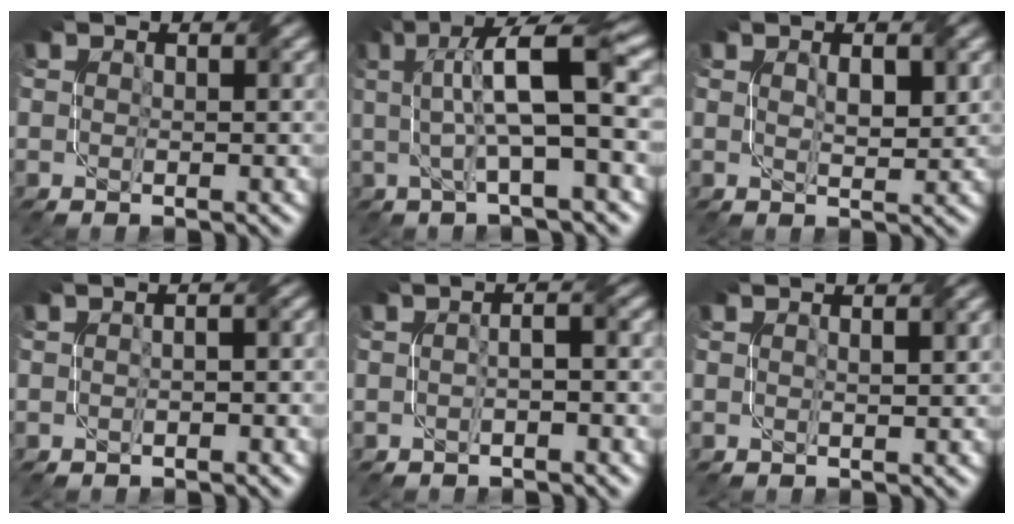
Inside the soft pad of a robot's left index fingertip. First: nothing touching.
{"total": 7.8, "force": [0.9, 1.7, 7.5], "torque": [-0.127, 0.015, 0.014]}
{"total": 2.0, "force": [0.6, 0.8, 1.7], "torque": [-0.034, -0.002, 0.016]}
{"total": 1.9, "force": [-0.3, 0.7, 1.7], "torque": [-0.023, 0.002, -0.008]}
{"total": 2.1, "force": [-0.6, 0.6, 2.0], "torque": [-0.030, 0.005, -0.012]}
{"total": 1.5, "force": [0.4, 0.4, 1.4], "torque": [-0.018, 0.007, 0.003]}